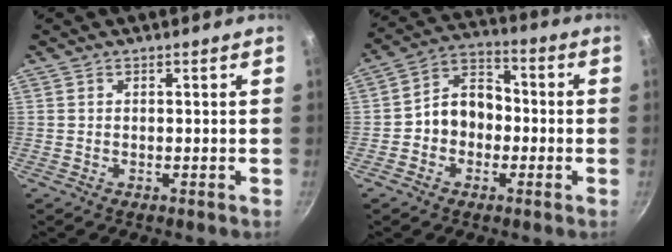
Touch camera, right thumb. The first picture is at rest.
{"total": 9.2, "force": [-1.5, 7.4, 5.4], "torque": [-0.045, 0.036, -0.041]}